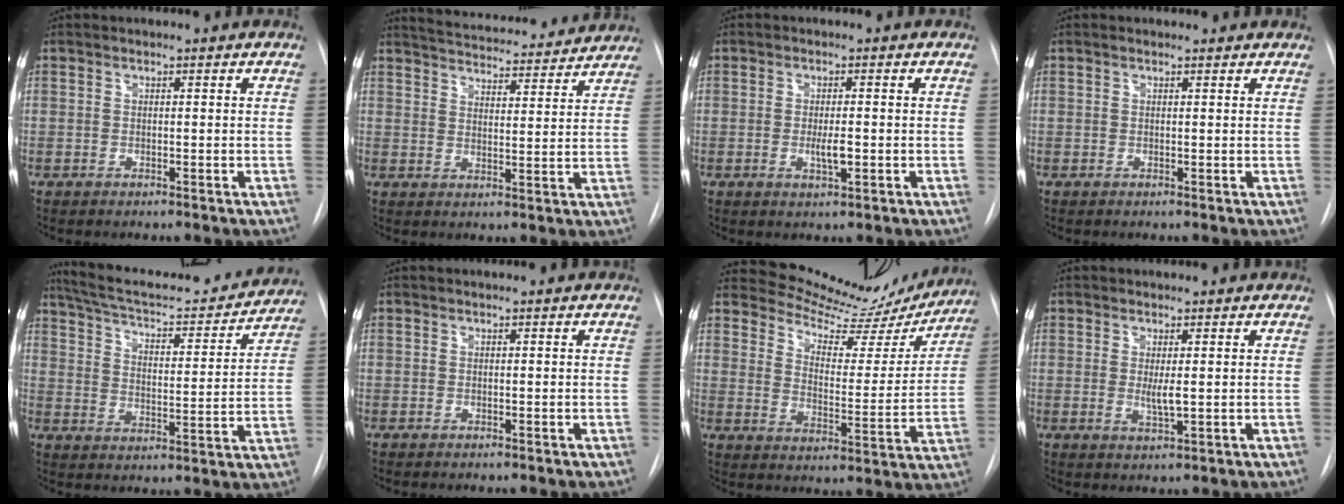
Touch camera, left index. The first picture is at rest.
{"total": 19.3, "force": [18.0, 3.6, 5.9], "torque": [-0.093, 0.008, 0.235]}
{"total": 2.6, "force": [-0.5, 0.6, 2.5], "torque": [-0.047, -0.003, -0.007]}
{"total": 2.0, "force": [1.8, 0.5, 0.5], "torque": [-0.014, 0.014, 0.018]}
{"total": 22.8, "force": [20.7, 4.4, 8.5], "torque": [-0.134, -0.010, 0.283]}
{"total": 0.0}
{"total": 17.0, "force": [16.3, 3.9, 2.8], "torque": [-0.032, -0.043, 0.205]}
{"total": 2.3, "force": [0.3, 0.3, 2.2], "torque": [-0.046, -0.008, 0.010]}